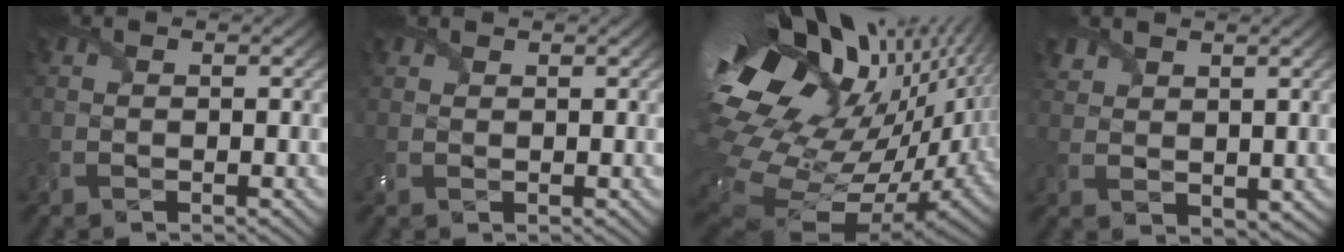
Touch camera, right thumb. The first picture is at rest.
{"total": 1.7, "force": [1.3, 1.0, 0.4], "torque": [-0.013, 0.004, 0.029]}
{"total": 20.9, "force": [4.9, 12.9, 15.8], "torque": [-0.337, -0.026, 0.110]}
{"total": 3.3, "force": [2.4, 2.1, 1.1], "torque": [-0.033, -0.004, 0.052]}